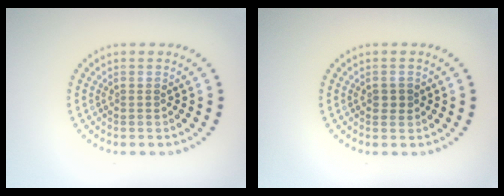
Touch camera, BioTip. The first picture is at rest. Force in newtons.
{"total": 1.2, "press": 1.2, "slide": 0.1}